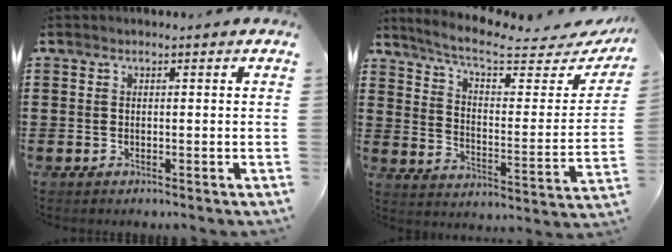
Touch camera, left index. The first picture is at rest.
{"total": 7.8, "force": [6.3, 0.8, 4.4], "torque": [-0.105, -0.042, 0.104]}